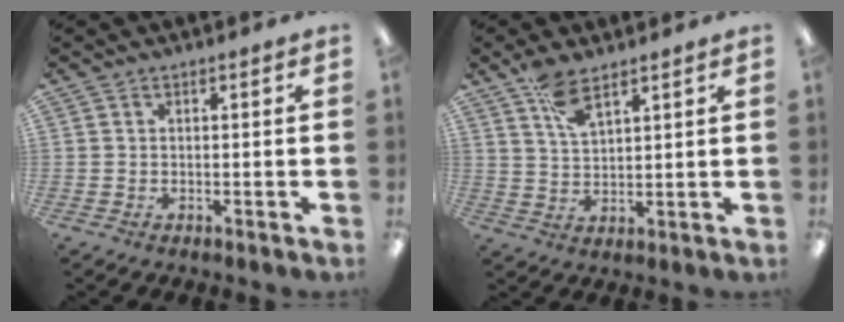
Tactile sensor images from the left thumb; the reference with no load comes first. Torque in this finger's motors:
{"motor_torque": [0.73, 0.41, 0.71, -0.52, 0.05]}